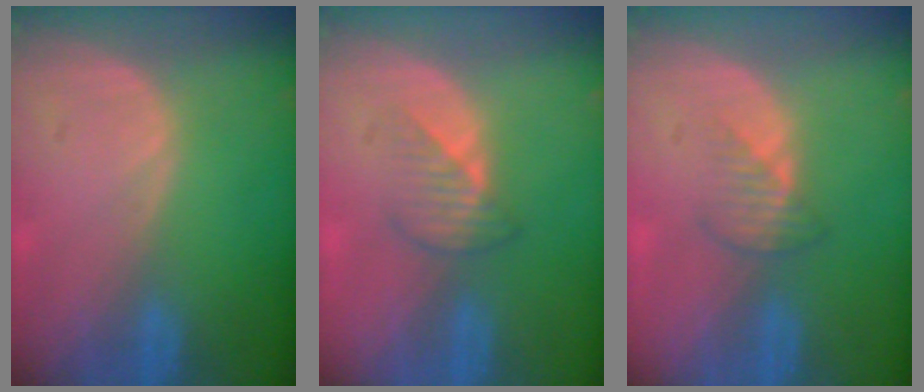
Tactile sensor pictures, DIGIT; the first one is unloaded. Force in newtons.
{"total": 3.4, "press": 3.2, "slide": 1.2}
{"total": 2.5, "press": 2.5, "slide": 0.3}